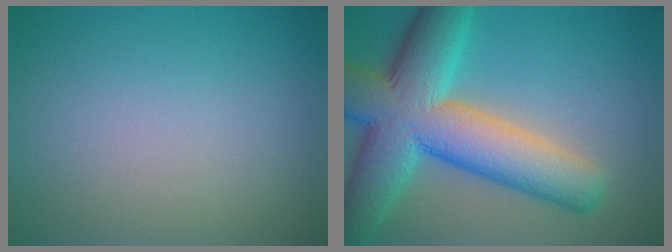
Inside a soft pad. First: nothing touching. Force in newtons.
{"total": 12.0, "press": 12.0, "slide": 0.4}